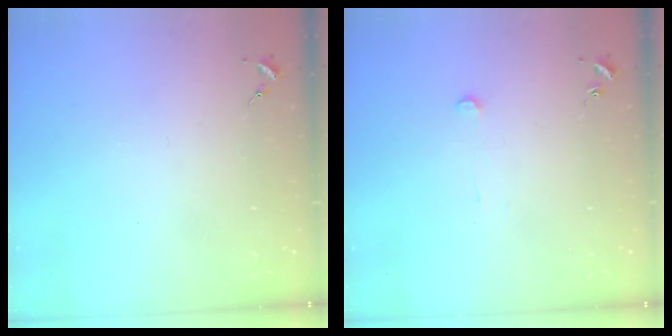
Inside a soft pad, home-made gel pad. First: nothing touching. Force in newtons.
{"total": 2.6, "press": 2.6, "slide": 0.2}